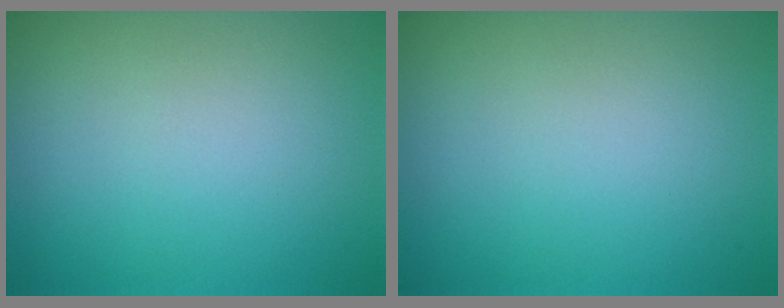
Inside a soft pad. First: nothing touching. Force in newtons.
{"total": 0.0}